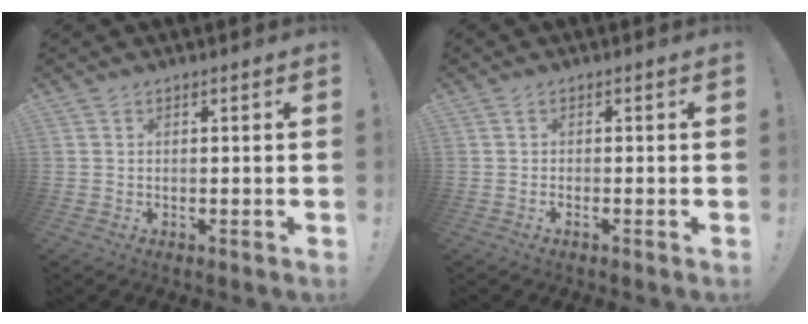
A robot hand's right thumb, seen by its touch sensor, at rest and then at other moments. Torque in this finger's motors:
{"motor_torque": [0.09, -0.21, -0.27, 0.18, 0.07]}